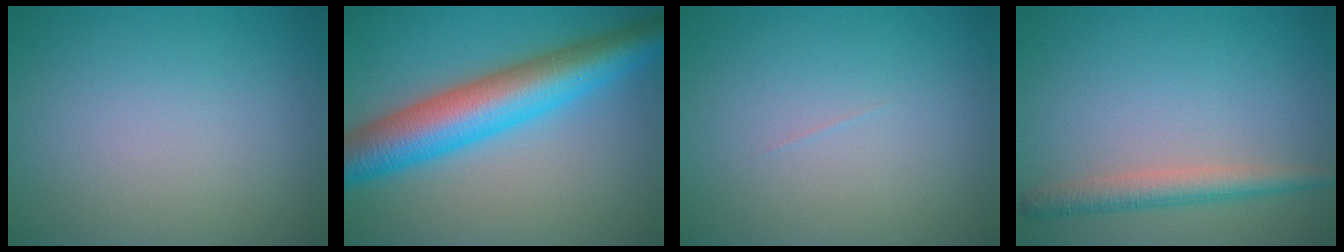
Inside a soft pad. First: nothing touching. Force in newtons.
{"total": 9.2, "press": 9.2, "slide": 0.2}
{"total": 0.0}
{"total": 2.9, "press": 2.9, "slide": 0.1}